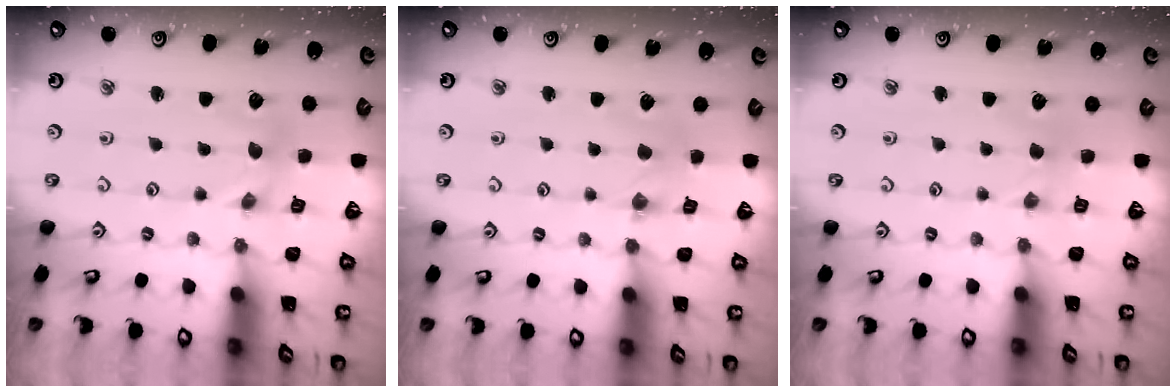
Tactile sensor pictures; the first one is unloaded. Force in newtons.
{"total": 0.8, "press": 0.7, "slide": 0.2}
{"total": 1.1, "press": 1.1, "slide": 0.2}